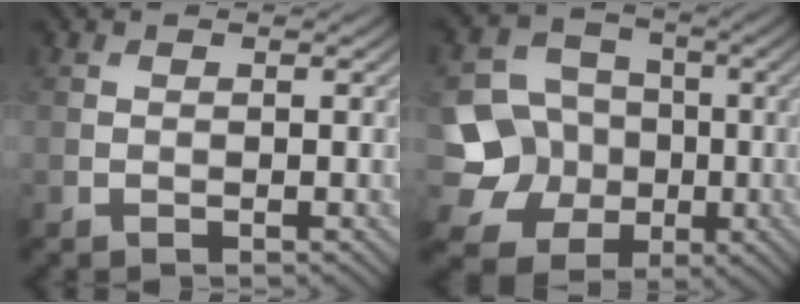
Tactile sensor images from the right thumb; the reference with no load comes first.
{"total": 11.2, "force": [-2.5, 10.1, 4.0], "torque": [-0.107, -0.019, -0.079]}